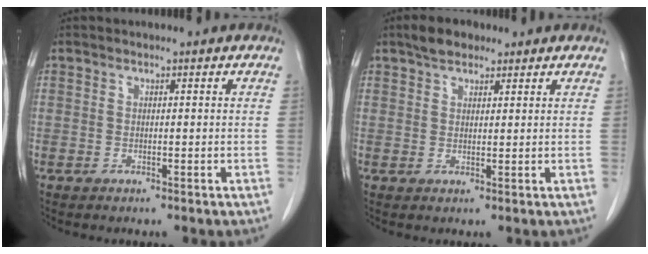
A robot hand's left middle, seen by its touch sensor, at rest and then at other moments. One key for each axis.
{"total": 3.7, "fx": 2.8, "fy": 1.8, "fz": 1.7, "tx": -0.035, "ty": 0.012, "tz": 0.048}